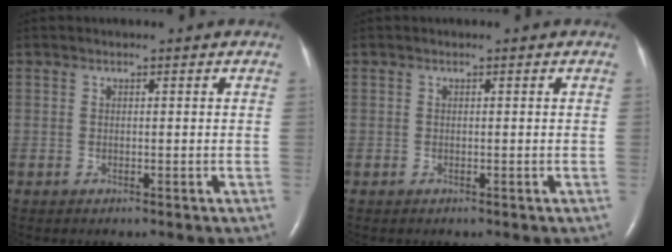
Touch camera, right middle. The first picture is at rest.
{"total": 0.0}